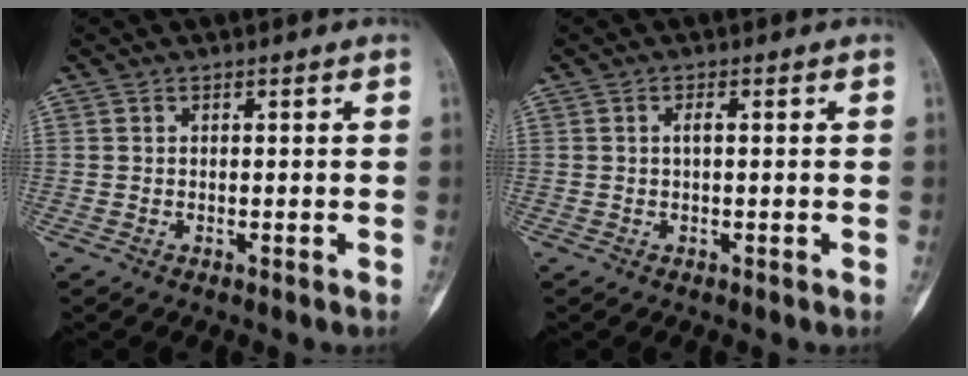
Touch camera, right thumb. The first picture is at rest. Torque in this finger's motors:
{"motor_torque": [0.45, 0.27, 0.51, -0.02, 0.03]}